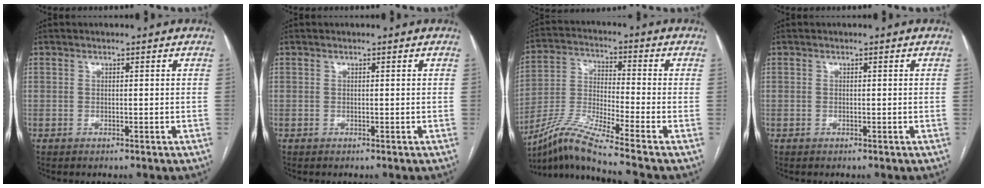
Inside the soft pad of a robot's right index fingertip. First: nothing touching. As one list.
[{"total": 0.0}, {"total": 11.3, "force": [-9.2, -2.4, 6.2], "torque": [-0.133, -0.016, -0.172]}, {"total": 0.0}]